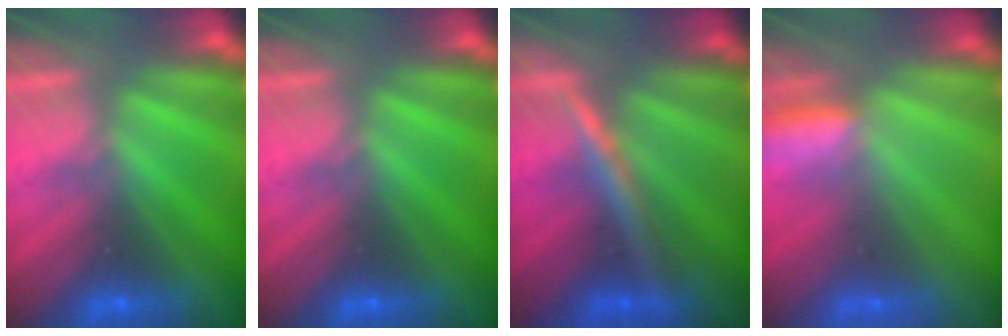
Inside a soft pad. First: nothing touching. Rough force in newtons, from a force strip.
{"total": 0.0}
{"total": 2.5}
{"total": 3.2}